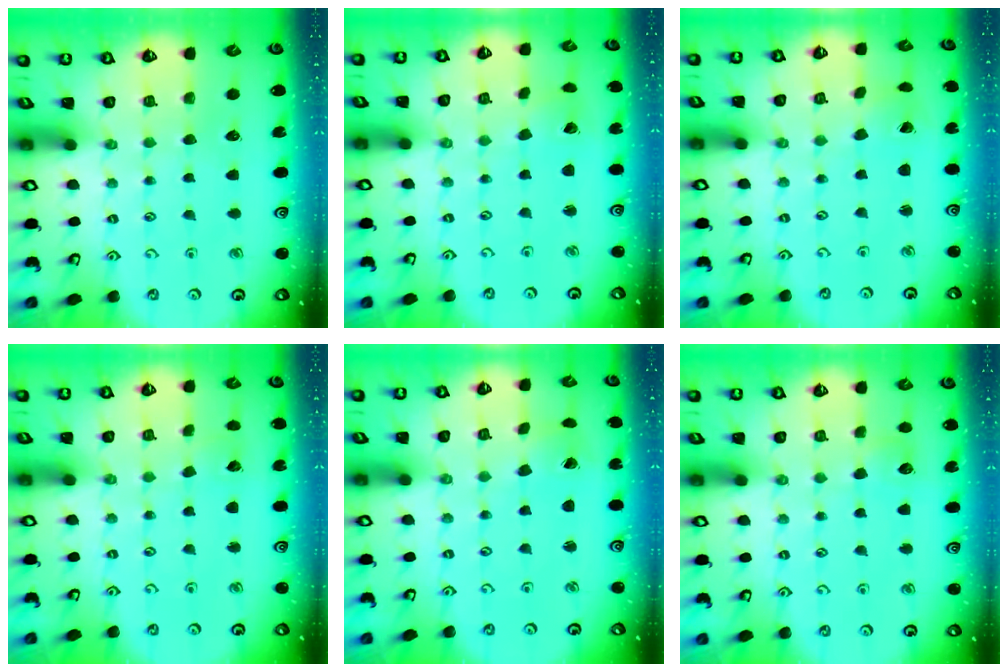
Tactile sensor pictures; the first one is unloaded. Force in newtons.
{"total": 2.3, "press": 2.3, "slide": 0.3}
{"total": 0.8, "press": 0.8, "slide": 0.1}
{"total": 3.7, "press": 3.7, "slide": 0.3}
{"total": 1.9, "press": 1.8, "slide": 0.7}
{"total": 5.0, "press": 5.0, "slide": 0.5}